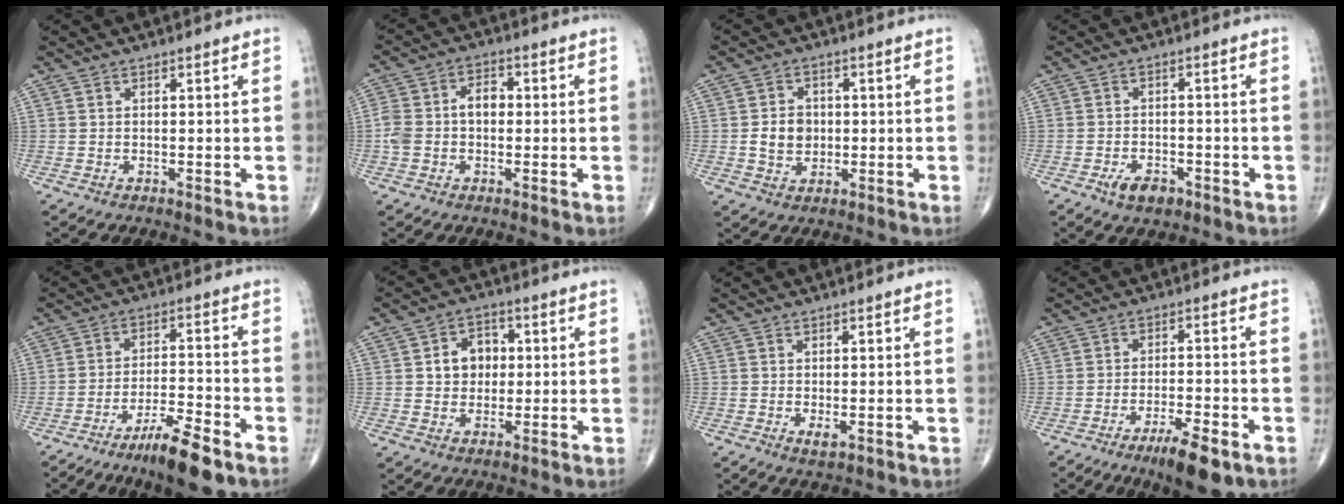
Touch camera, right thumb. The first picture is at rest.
{"total": 7.4, "force": [-0.4, 5.1, 5.3], "torque": [-0.103, 0.031, -0.012]}
{"total": 5.7, "force": [-0.2, 4.6, 3.3], "torque": [-0.039, 0.002, -0.004]}
{"total": 4.8, "force": [-2.6, 2.7, 3.0], "torque": [-0.043, 0.010, -0.041]}
{"total": 9.7, "force": [-6.5, 1.8, 7.0], "torque": [-0.123, 0.038, -0.109]}
{"total": 7.1, "force": [0.9, 5.8, 4.0], "torque": [-0.030, 0.007, 0.012]}
{"total": 1.7, "force": [-0.2, 0.7, 1.5], "torque": [-0.024, -0.005, 0.000]}
{"total": 7.9, "force": [-4.7, 1.7, 6.1], "torque": [-0.100, 0.011, -0.072]}